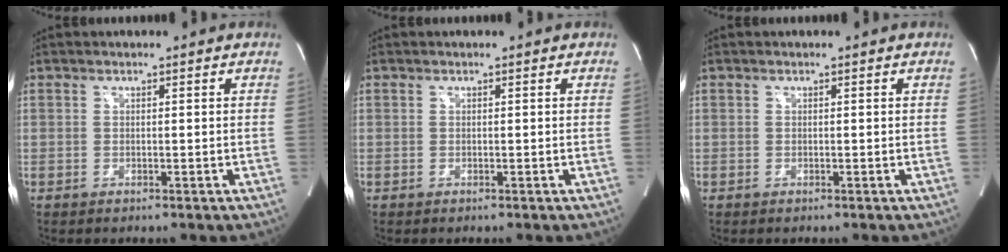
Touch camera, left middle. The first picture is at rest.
{"total": 0.0}
{"total": 0.0}